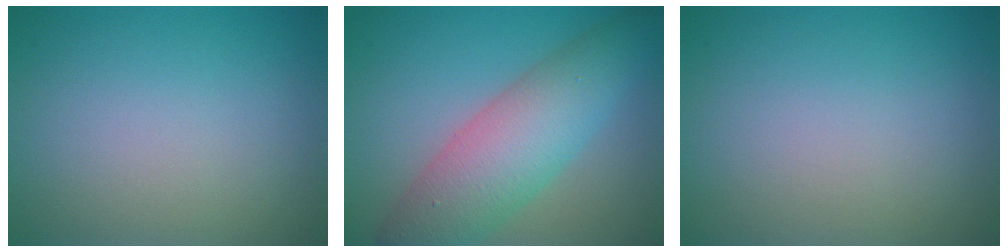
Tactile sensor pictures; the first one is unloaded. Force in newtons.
{"total": 7.5, "press": 7.5, "slide": 0.2}
{"total": 0.0}